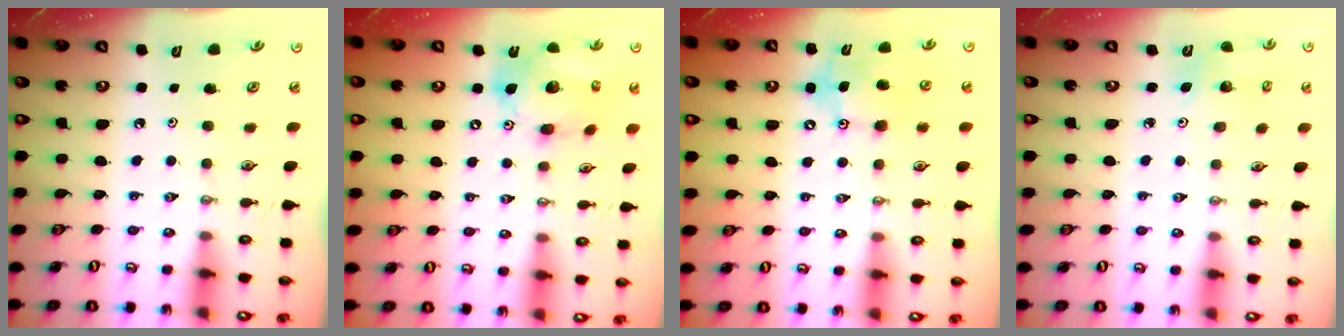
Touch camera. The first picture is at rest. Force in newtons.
{"total": 15.7, "press": 15.6, "slide": 2.3}
{"total": 11.8, "press": 11.5, "slide": 2.6}
{"total": 3.5, "press": 3.5, "slide": 0.2}